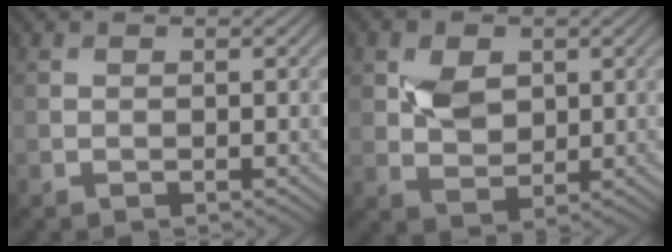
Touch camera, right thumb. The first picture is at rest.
{"total": 4.8, "force": [1.3, 3.6, 3.0], "torque": [-0.063, -0.002, 0.025]}